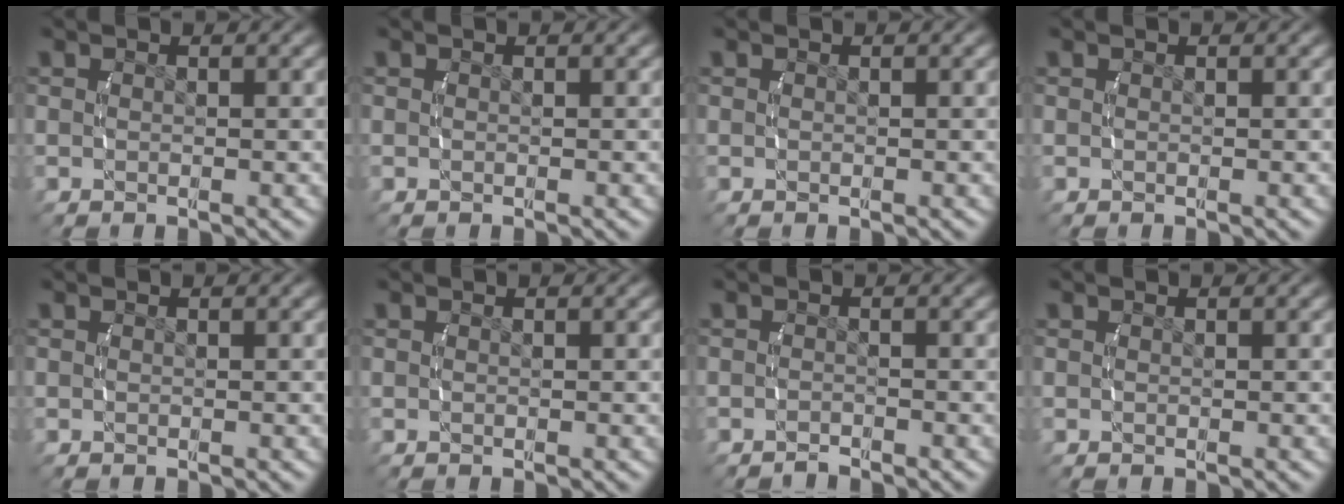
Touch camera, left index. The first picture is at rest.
{"total": 0.0}
{"total": 0.0}
{"total": 0.0}
{"total": 0.0}
{"total": 0.0}
{"total": 1.1, "force": [-1.1, -0.2, -0.2], "torque": [-0.003, -0.004, -0.020]}
{"total": 0.0}